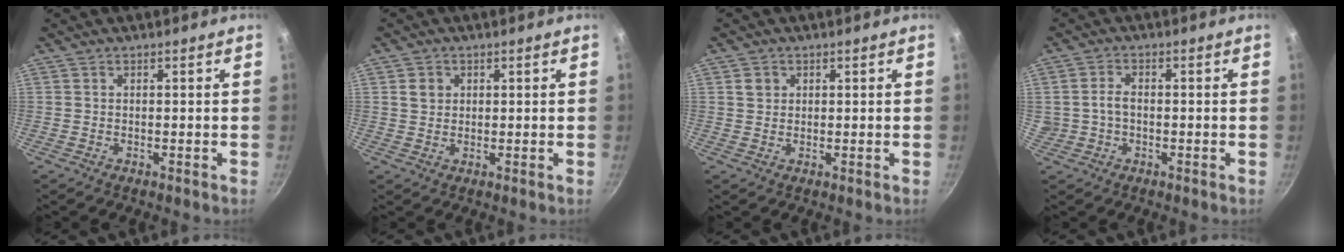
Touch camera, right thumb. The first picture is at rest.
{"total": 2.8, "force": [0.8, 2.4, 1.1], "torque": [-0.007, 0.004, 0.012]}
{"total": 2.3, "force": [0.7, 2.0, 0.8], "torque": [-0.003, 0.004, 0.011]}
{"total": 3.5, "force": [-0.3, 2.6, 2.3], "torque": [-0.030, 0.016, -0.004]}